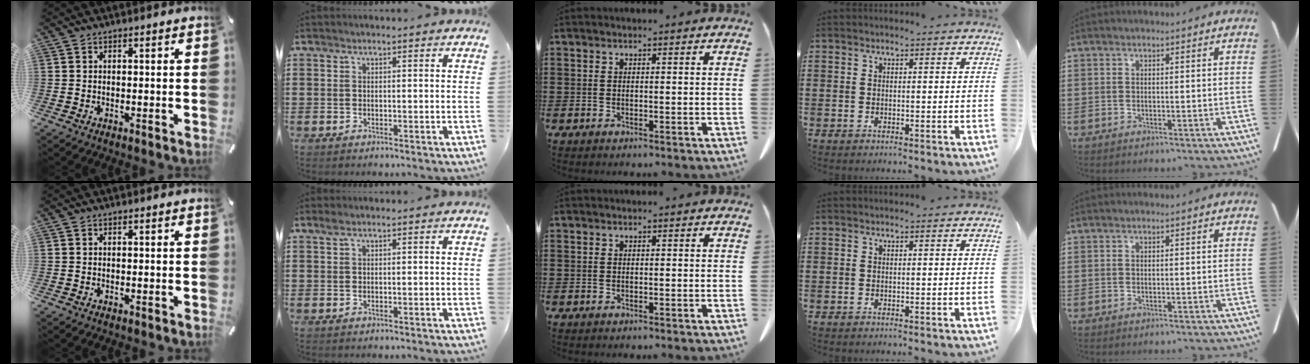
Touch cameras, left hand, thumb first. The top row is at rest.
{"index": {"total": 0.6, "force": [0.3, 0.1, 0.5], "torque": [-0.010, 0.001, 0.006]}}